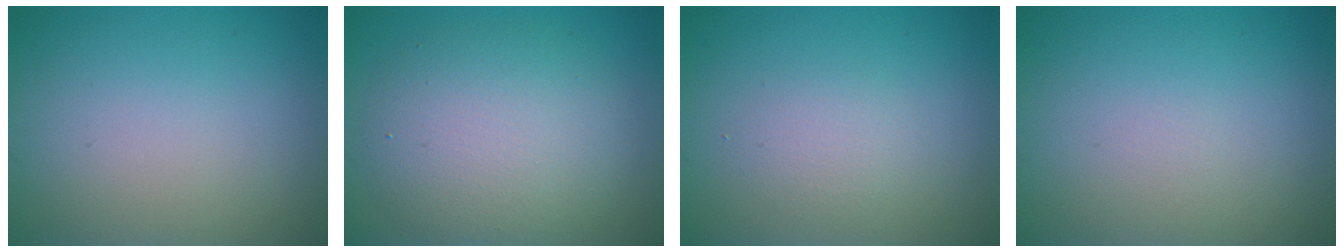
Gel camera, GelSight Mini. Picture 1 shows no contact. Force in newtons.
{"total": 6.4, "press": 6.3, "slide": 0.8}
{"total": 1.4, "press": 1.4, "slide": 0.0}
{"total": 0.0}